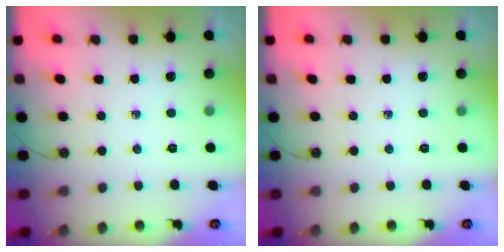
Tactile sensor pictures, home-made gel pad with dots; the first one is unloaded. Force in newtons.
{"total": 0.0}